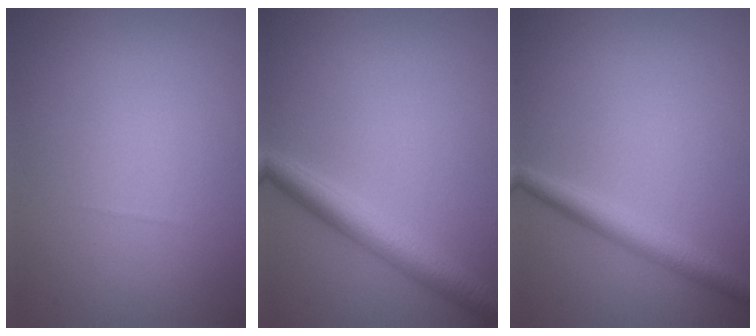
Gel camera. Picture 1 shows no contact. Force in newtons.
{"total": 3.8, "press": 3.8, "slide": 0.1}
{"total": 2.7, "press": 2.7, "slide": 0.1}